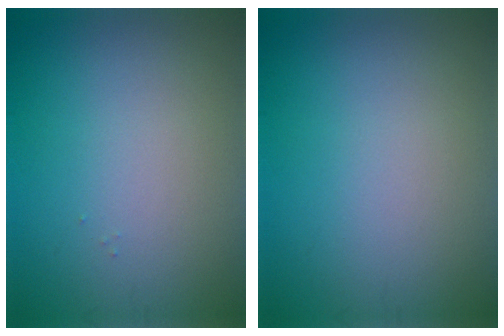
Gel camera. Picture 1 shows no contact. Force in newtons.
{"total": 0.0}